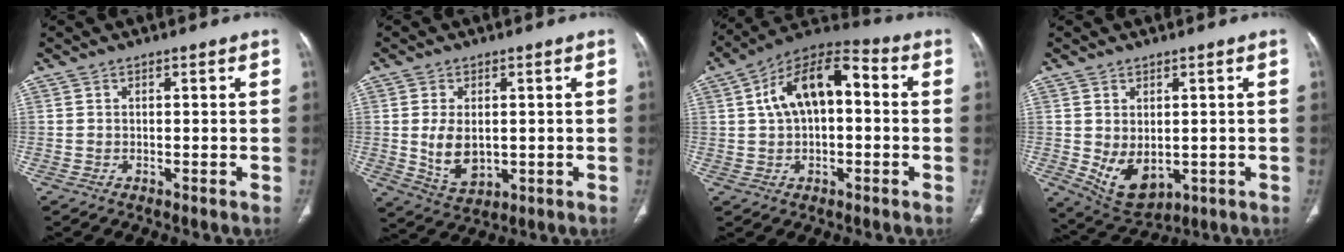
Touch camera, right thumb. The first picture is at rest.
{"total": 7.3, "force": [0.1, 4.6, 5.6], "torque": [-0.093, -0.012, 0.018]}
{"total": 14.3, "force": [2.1, 7.8, 11.7], "torque": [-0.188, 0.041, 0.024]}
{"total": 8.0, "force": [-0.8, 5.2, 6.1], "torque": [-0.090, -0.009, 0.015]}